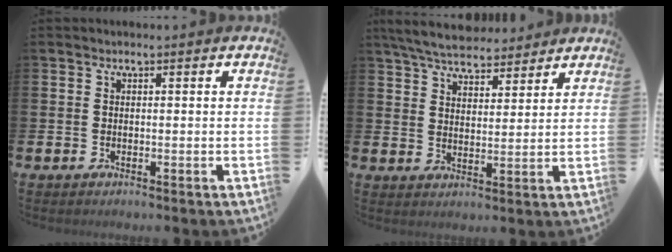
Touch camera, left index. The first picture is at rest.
{"total": 6.2, "force": [6.0, 1.4, 1.1], "torque": [-0.038, -0.025, 0.108]}